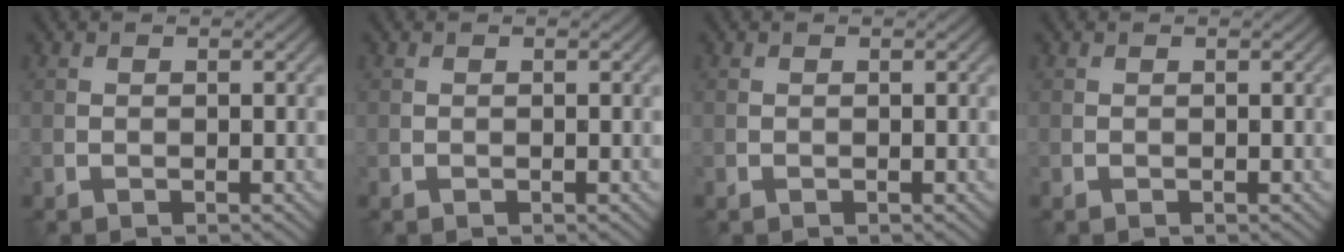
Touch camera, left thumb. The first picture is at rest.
{"total": 0.0}
{"total": 0.0}
{"total": 0.0}